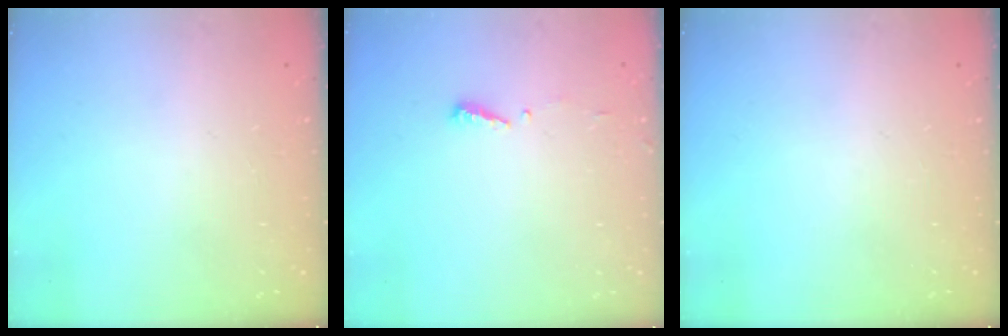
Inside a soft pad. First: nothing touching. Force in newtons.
{"total": 4.4, "press": 4.4, "slide": 0.3}
{"total": 0.0}